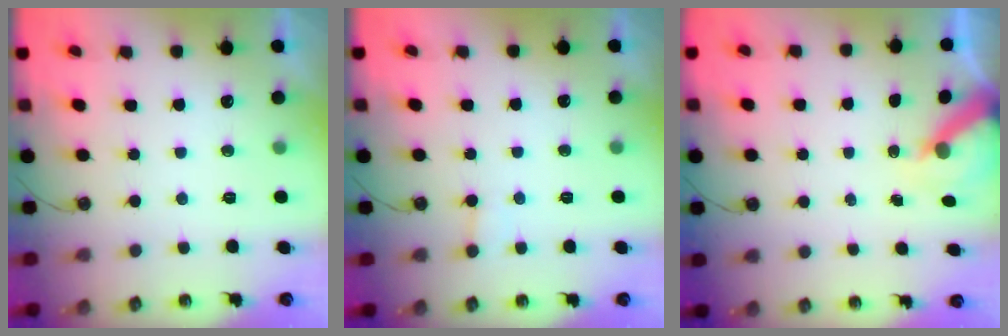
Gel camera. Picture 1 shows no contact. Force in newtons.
{"total": 4.3, "press": 4.3, "slide": 0.5}
{"total": 6.0, "press": 6.0, "slide": 0.7}